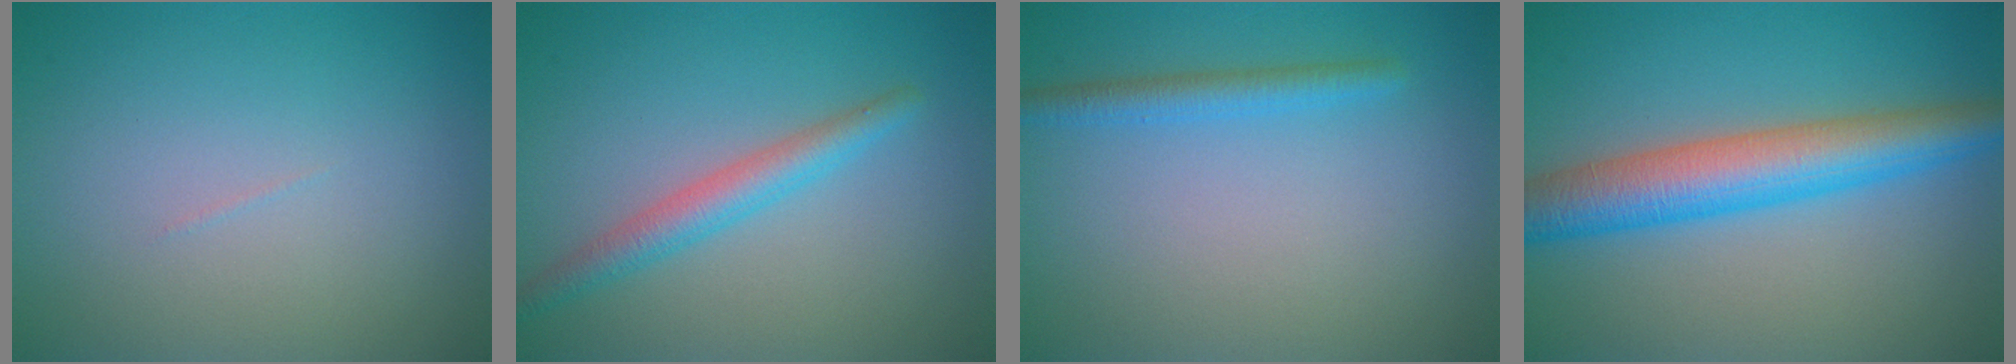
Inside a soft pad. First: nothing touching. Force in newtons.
{"total": 2.9, "press": 2.9, "slide": 0.1}
{"total": 2.0, "press": 2.0, "slide": 0.1}
{"total": 7.0, "press": 7.0, "slide": 0.0}